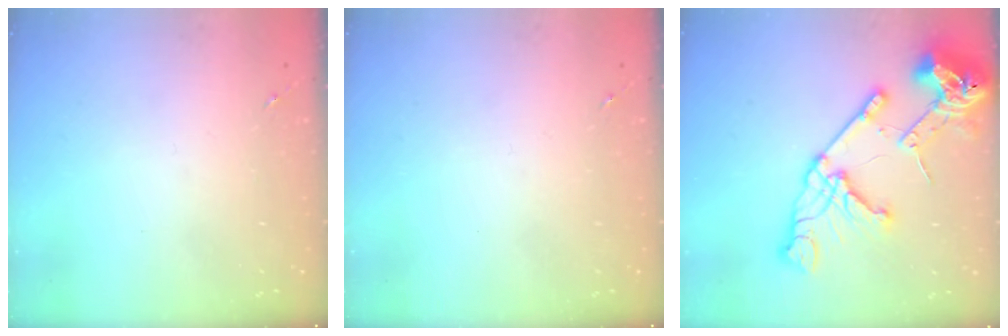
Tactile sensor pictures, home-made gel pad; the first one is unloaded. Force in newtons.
{"total": 0.0}
{"total": 24.0, "press": 23.9, "slide": 2.5}